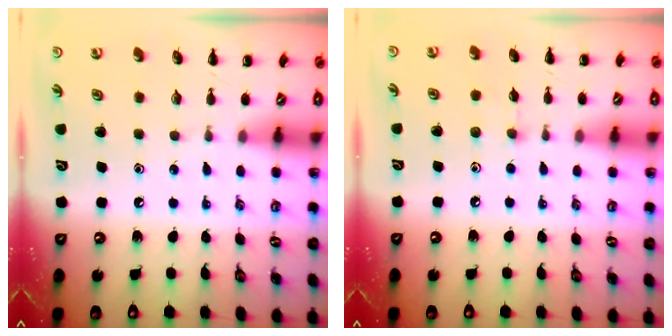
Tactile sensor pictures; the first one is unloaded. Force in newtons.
{"total": 3.5, "press": 3.2, "slide": 1.2}